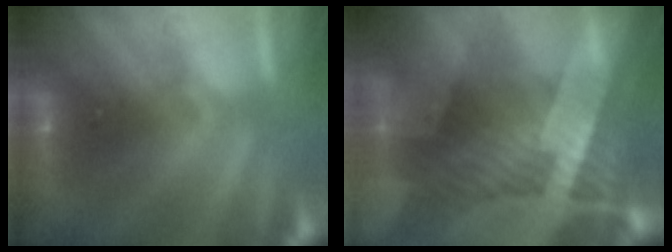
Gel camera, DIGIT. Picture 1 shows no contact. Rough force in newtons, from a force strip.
{"total": 8.4}